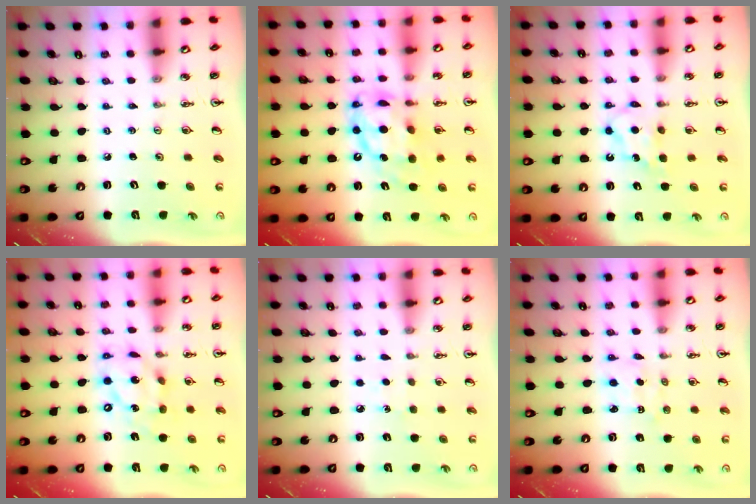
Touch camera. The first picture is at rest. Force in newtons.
{"total": 13.5, "press": 13.4, "slide": 1.3}
{"total": 6.4, "press": 6.4, "slide": 0.3}
{"total": 13.5, "press": 13.4, "slide": 0.9}
{"total": 4.2, "press": 4.2, "slide": 0.5}
{"total": 2.0, "press": 1.9, "slide": 0.6}